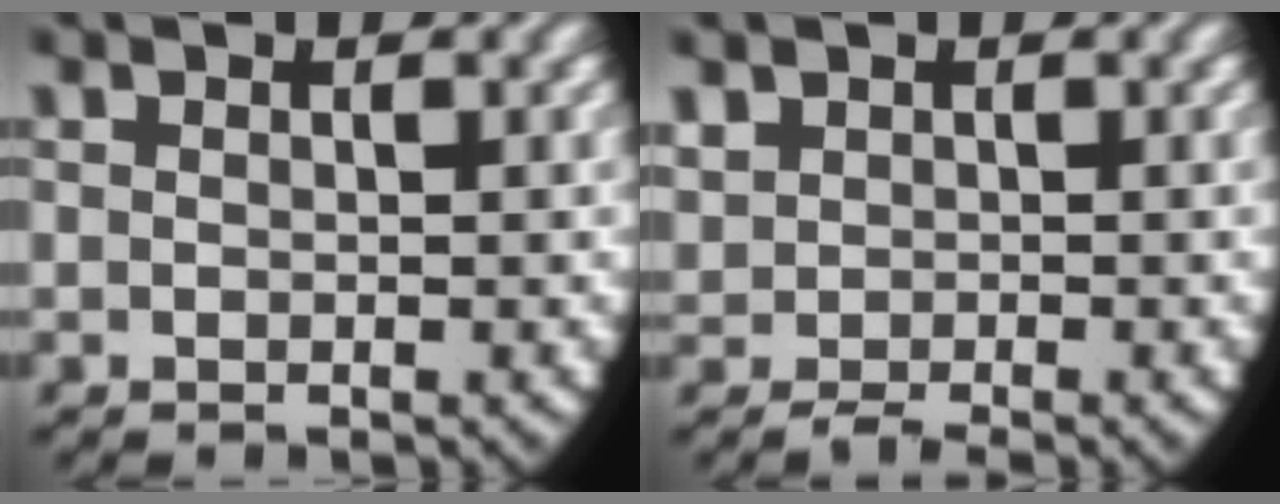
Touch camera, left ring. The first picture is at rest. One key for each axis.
{"total": 2.4, "fx": -0.1, "fy": 2.1, "fz": 1.2, "tx": -0.039, "ty": -0.016, "tz": 0.010}